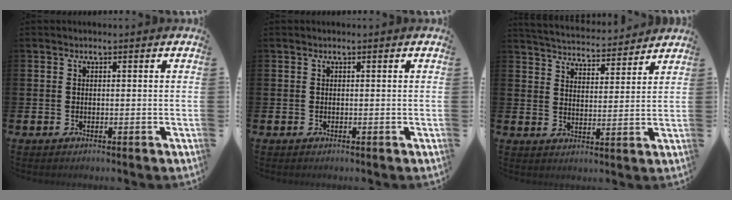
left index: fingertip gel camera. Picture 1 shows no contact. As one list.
[{"total": 0.0}, {"total": 5.1, "force": [5.1, 0.6, 0.1], "torque": [-0.018, -0.040, 0.089]}]